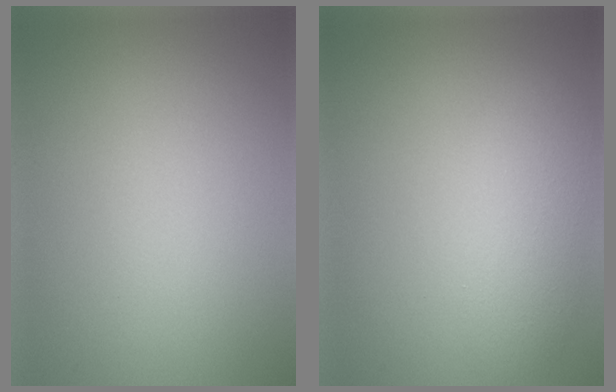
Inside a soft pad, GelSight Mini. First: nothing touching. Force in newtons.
{"total": 3.8, "press": 3.8, "slide": 0.3}